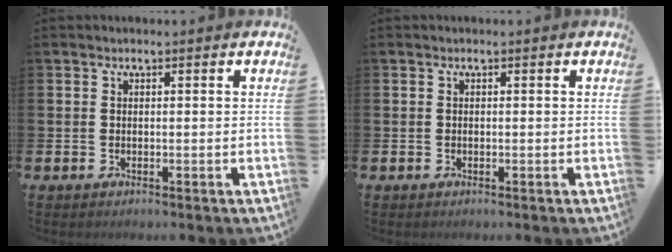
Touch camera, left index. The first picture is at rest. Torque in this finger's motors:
{"motor_torque": [-0.12, -0.19, -0.03, -0.01]}